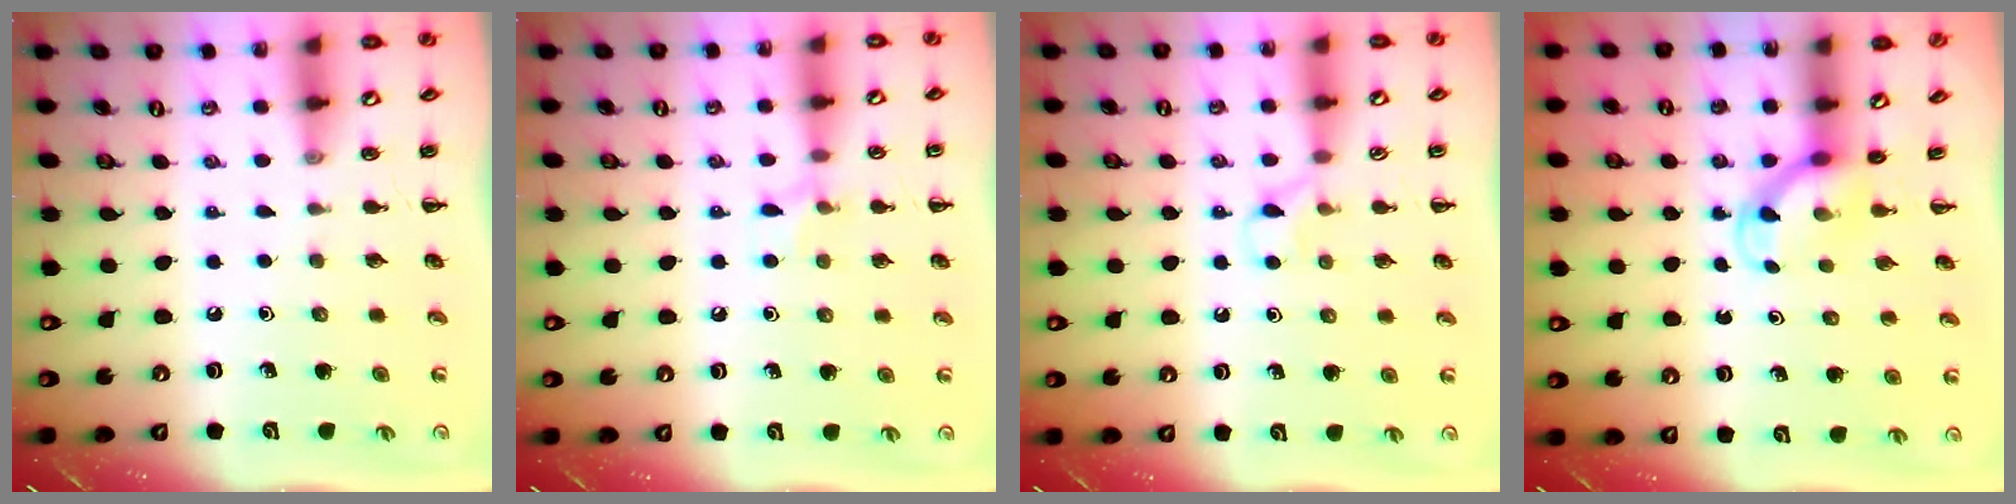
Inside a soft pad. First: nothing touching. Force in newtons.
{"total": 5.7, "press": 5.4, "slide": 1.8}
{"total": 5.4, "press": 5.1, "slide": 1.9}
{"total": 3.5, "press": 3.3, "slide": 1.4}